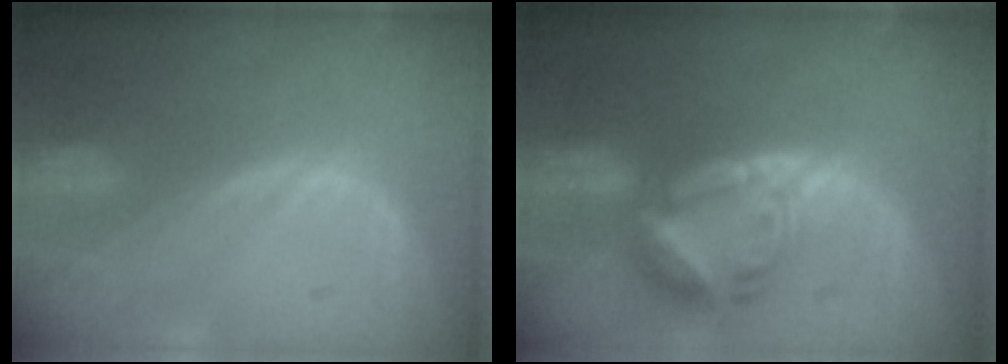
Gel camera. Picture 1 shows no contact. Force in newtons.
{"total": 8.3, "press": 7.1, "slide": 4.2}